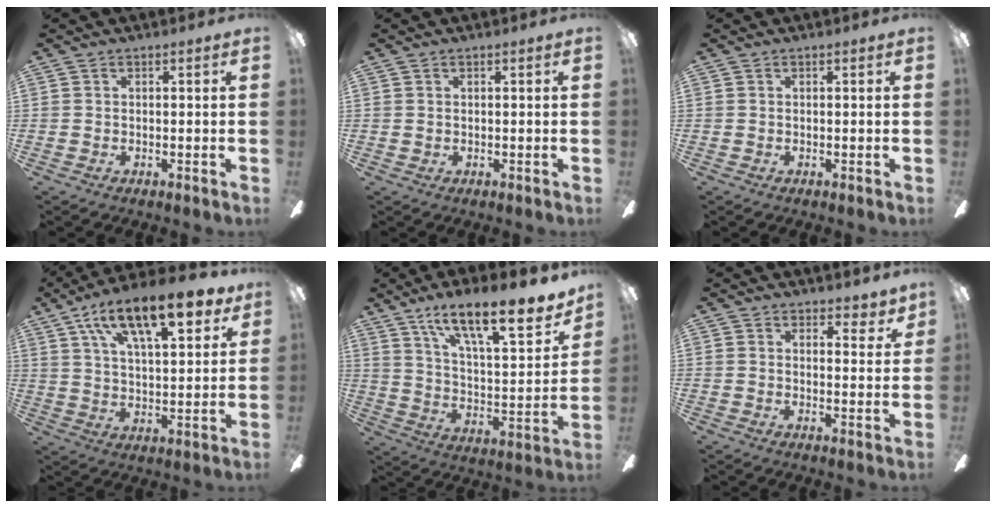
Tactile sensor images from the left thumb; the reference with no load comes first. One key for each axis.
{"total": 0.7, "fx": 0.4, "fy": 0.2, "fz": 0.5, "tx": -0.010, "ty": 0.003, "tz": 0.008}
{"total": 0.0}
{"total": 19.4, "fx": 11.8, "fy": 7.3, "fz": 13.5, "tx": -0.220, "ty": -0.047, "tz": 0.194}
{"total": 20.2, "fx": 14.9, "fy": 5.4, "fz": 12.5, "tx": -0.199, "ty": -0.097, "tz": 0.247}
{"total": 4.0, "fx": 3.4, "fy": 1.2, "fz": 1.8, "tx": -0.018, "ty": -0.021, "tz": 0.057}